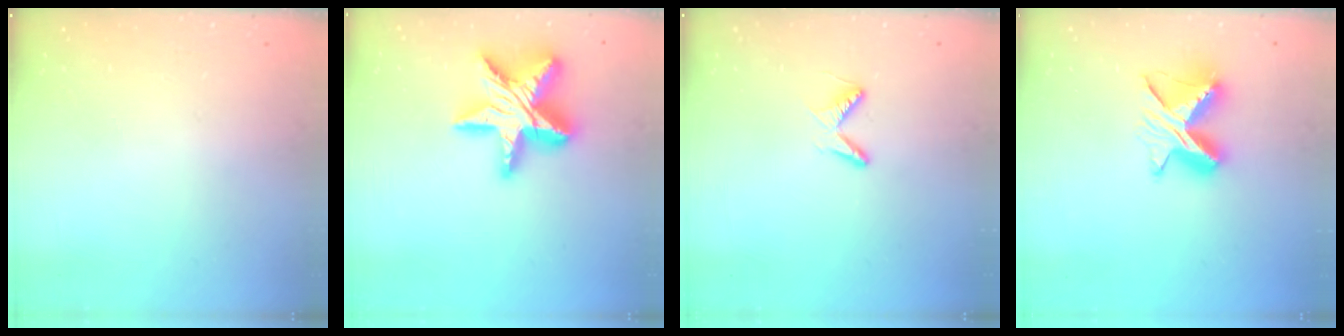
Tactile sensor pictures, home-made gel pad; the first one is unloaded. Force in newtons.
{"total": 22.2, "press": 22.1, "slide": 1.9}
{"total": 4.6, "press": 4.6, "slide": 0.7}
{"total": 10.4, "press": 10.4, "slide": 0.5}